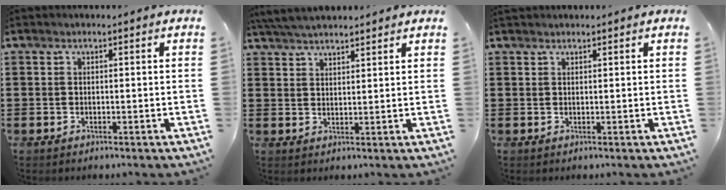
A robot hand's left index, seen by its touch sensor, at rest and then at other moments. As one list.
[{"total": 4.1, "force": [3.9, 0.2, 1.1], "torque": [-0.033, -0.005, 0.075]}, {"total": 0.8, "force": [0.8, 0.0, 0.2], "torque": [-0.006, -0.001, 0.016]}]